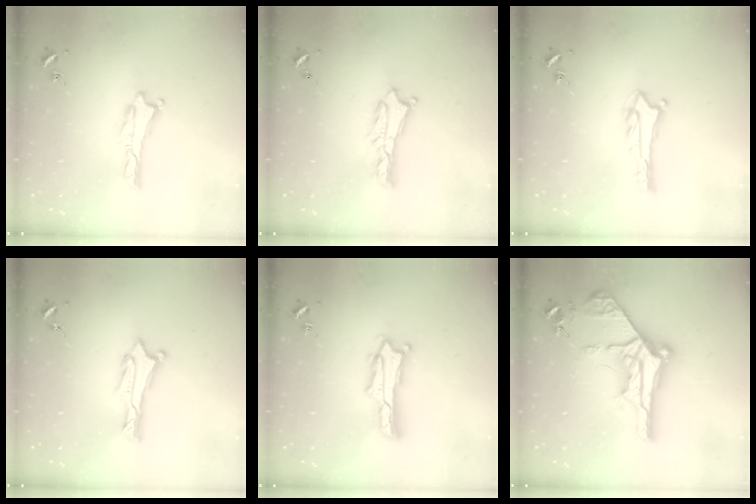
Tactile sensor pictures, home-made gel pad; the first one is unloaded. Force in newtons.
{"total": 1.8, "press": 1.7, "slide": 0.2}
{"total": 3.3, "press": 3.3, "slide": 0.3}
{"total": 0.9, "press": 0.8, "slide": 0.1}
{"total": 2.7, "press": 2.7, "slide": 0.4}
{"total": 10.5, "press": 10.5, "slide": 1.2}